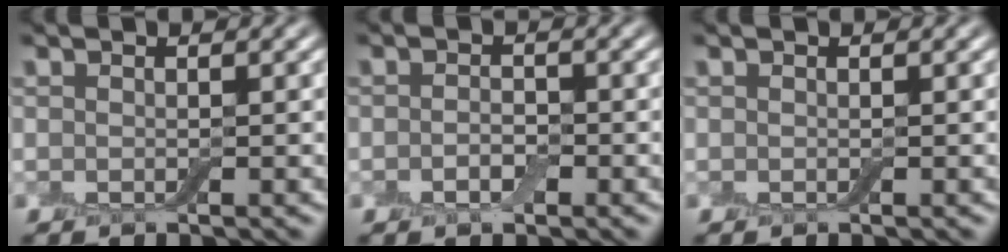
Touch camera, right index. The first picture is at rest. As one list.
[{"total": 1.5, "force": [-0.6, 0.8, 1.1], "torque": [-0.020, 0.000, -0.012]}, {"total": 0.0}]